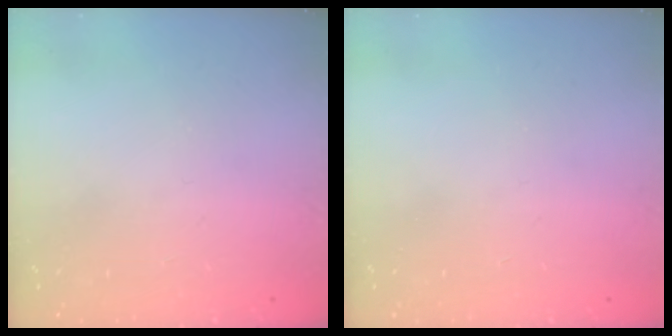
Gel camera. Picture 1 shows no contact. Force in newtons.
{"total": 0.0}